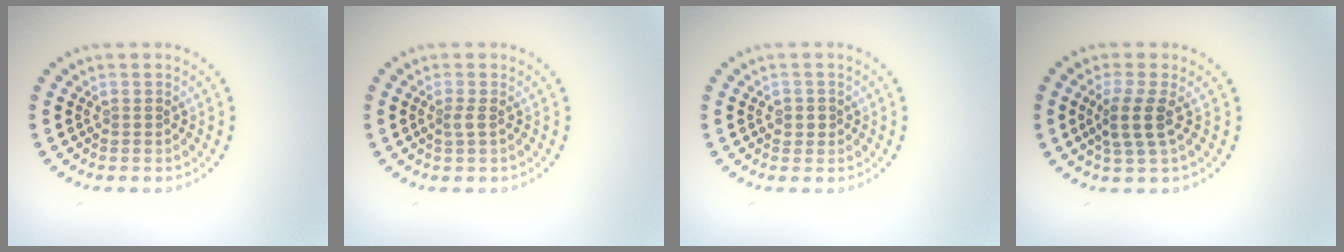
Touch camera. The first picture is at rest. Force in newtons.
{"total": 1.0, "press": 0.7, "slide": 0.7}
{"total": 1.0, "press": 1.0, "slide": 0.4}
{"total": 2.7, "press": 2.1, "slide": 1.7}